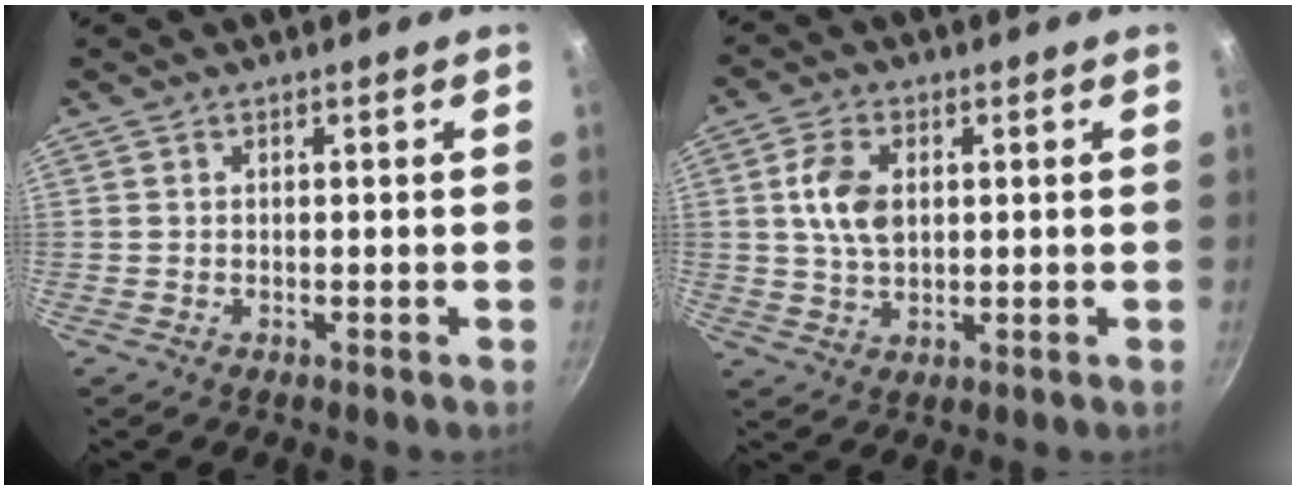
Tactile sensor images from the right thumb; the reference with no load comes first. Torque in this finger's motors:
{"motor_torque": [0.26, 0.12, 0.83, -0.58, 0.03]}